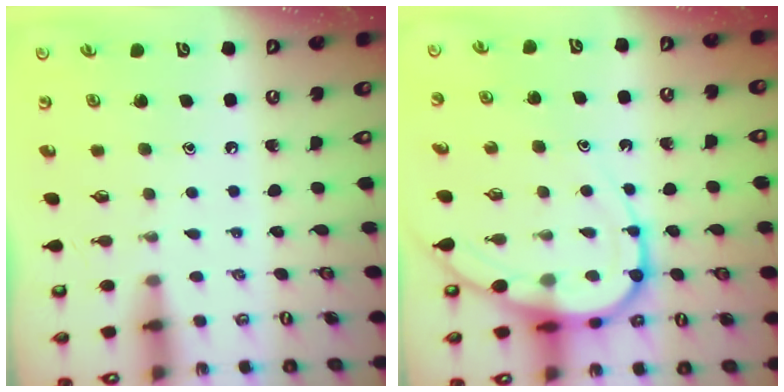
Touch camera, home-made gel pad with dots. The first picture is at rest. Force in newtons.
{"total": 10.8, "press": 10.8, "slide": 1.0}